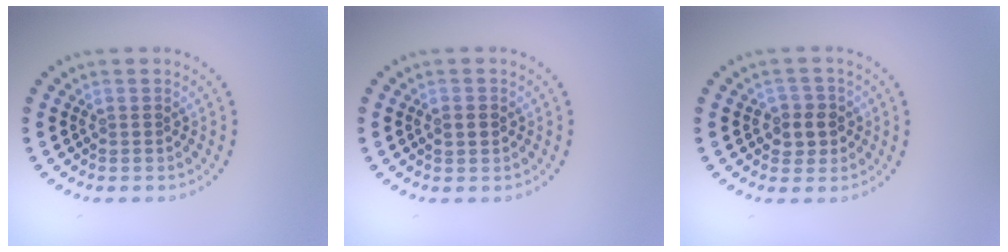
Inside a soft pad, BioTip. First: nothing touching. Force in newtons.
{"total": 1.8, "press": 1.8, "slide": 0.2}
{"total": 2.6, "press": 2.4, "slide": 0.9}